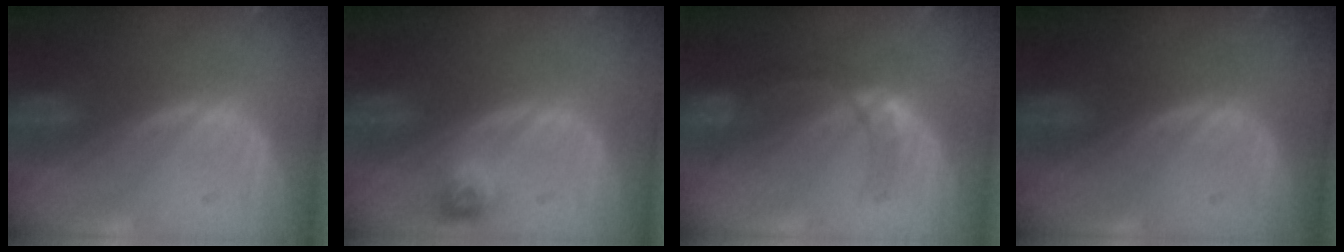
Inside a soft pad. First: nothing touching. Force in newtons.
{"total": 2.4, "press": 2.2, "slide": 0.9}
{"total": 4.7, "press": 4.6, "slide": 1.0}
{"total": 0.0}